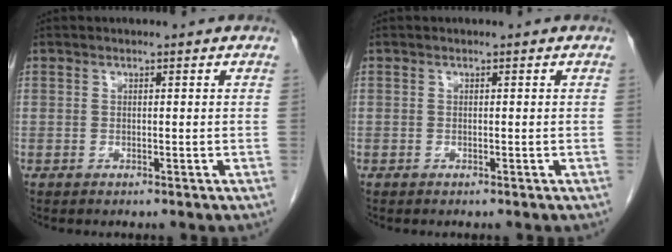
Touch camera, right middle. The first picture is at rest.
{"total": 0.0}